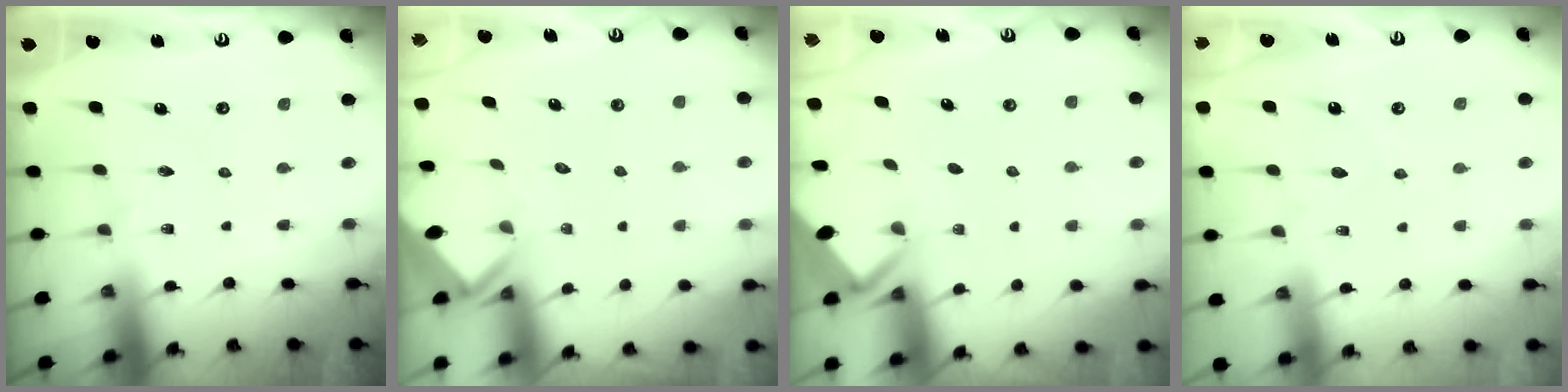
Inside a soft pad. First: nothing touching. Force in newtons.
{"total": 2.8, "press": 2.8, "slide": 0.2}
{"total": 2.5, "press": 2.5, "slide": 0.2}
{"total": 2.6, "press": 2.5, "slide": 0.3}